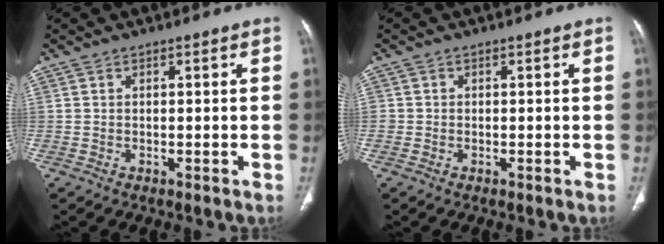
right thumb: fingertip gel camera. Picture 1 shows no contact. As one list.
[{"total": 0.9, "force": [-0.1, 0.9, 0.1], "torque": [0.005, 0.005, -0.003]}]